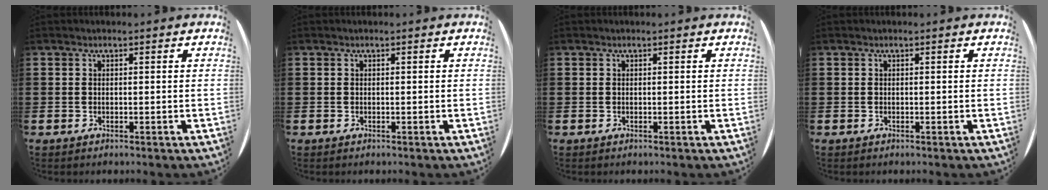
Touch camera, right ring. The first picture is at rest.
{"total": 0.0}
{"total": 0.0}
{"total": 0.0}